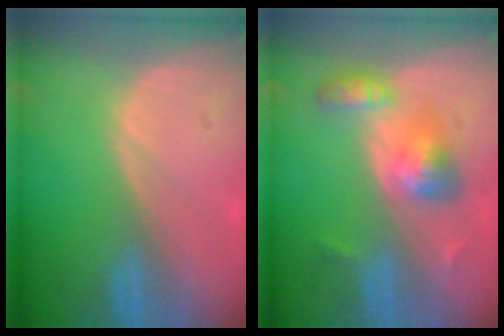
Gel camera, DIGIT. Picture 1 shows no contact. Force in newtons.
{"total": 5.7, "press": 5.6, "slide": 1.0}